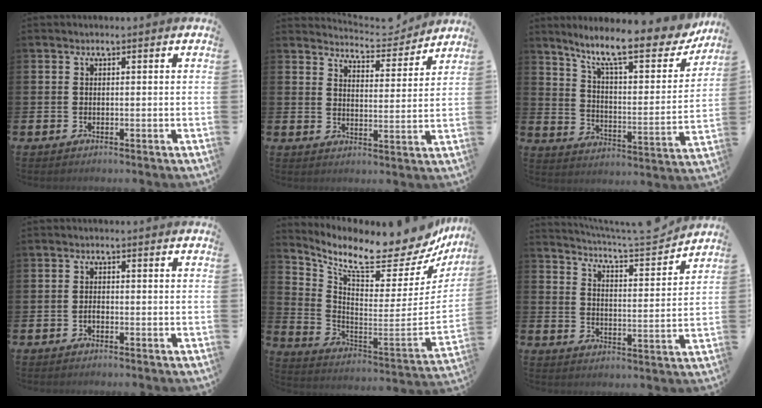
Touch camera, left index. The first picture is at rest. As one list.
[{"total": 5.3, "force": [5.2, 0.6, 0.3], "torque": [-0.016, -0.040, 0.089]}, {"total": 11.6, "force": [9.3, 2.8, 6.3], "torque": [-0.132, -0.063, 0.150]}, {"total": 0.9, "force": [-0.5, 0.4, 0.5], "torque": [-0.010, -0.002, -0.011]}, {"total": 10.4, "force": [8.9, 2.7, 4.7], "torque": [-0.097, -0.089, 0.136]}, {"total": 5.9, "force": [5.8, 0.1, 1.2], "torque": [-0.036, -0.052, 0.095]}]